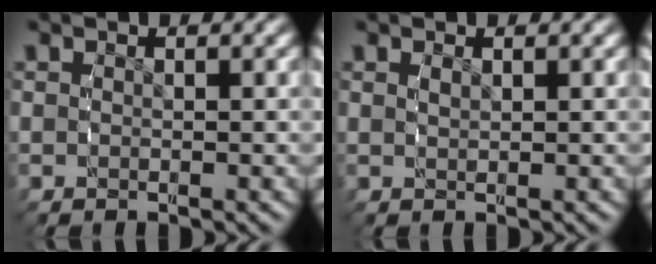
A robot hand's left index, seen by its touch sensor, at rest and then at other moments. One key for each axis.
{"total": 0.7, "fx": 0.4, "fy": -0.5, "fz": 0.3, "tx": -0.005, "ty": -0.006, "tz": 0.014}